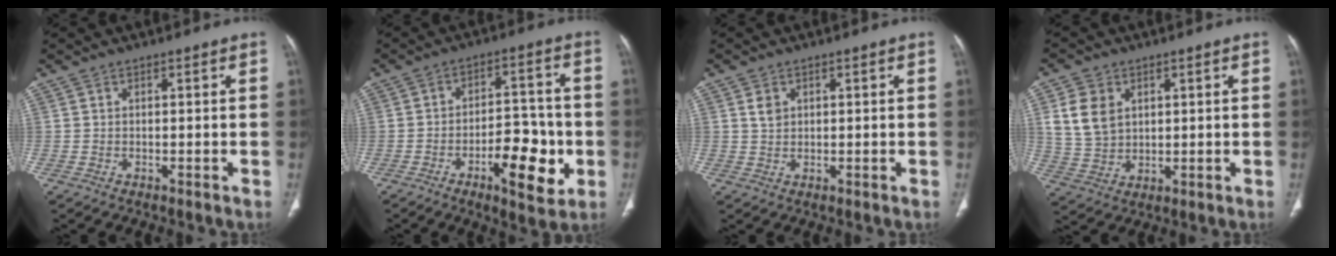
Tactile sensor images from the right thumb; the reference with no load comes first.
{"total": 12.1, "force": [-3.9, 5.3, 10.1], "torque": [-0.127, 0.026, -0.056]}
{"total": 2.2, "force": [0.9, 1.6, 1.1], "torque": [-0.016, -0.004, 0.020]}
{"total": 8.6, "force": [2.8, 6.5, 4.9], "torque": [-0.082, -0.008, 0.064]}